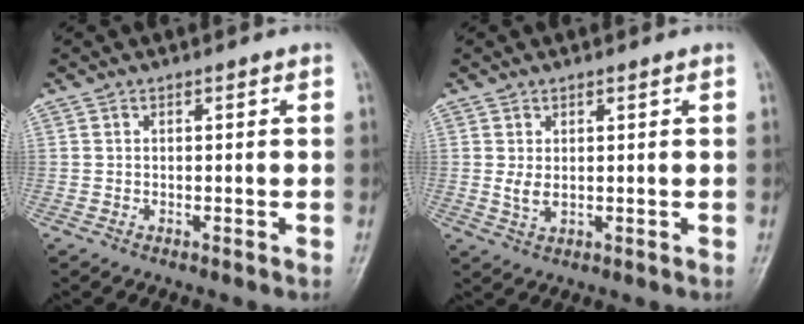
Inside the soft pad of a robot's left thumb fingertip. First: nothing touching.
{"total": 2.4, "force": [0.5, 1.2, 2.1], "torque": [-0.037, -0.005, 0.016]}